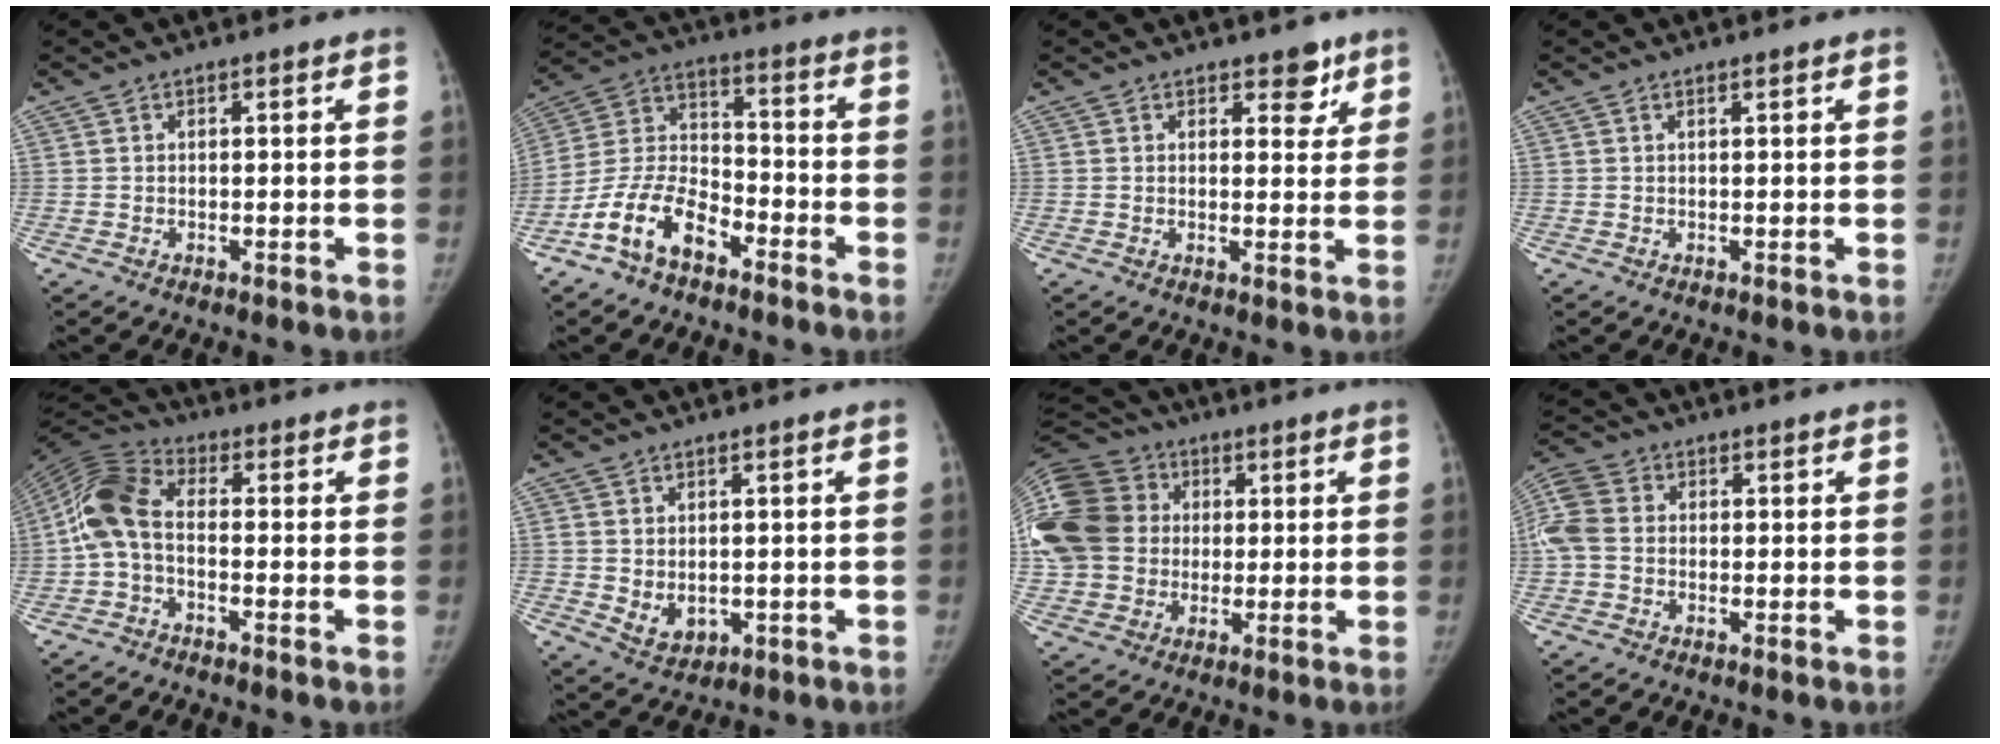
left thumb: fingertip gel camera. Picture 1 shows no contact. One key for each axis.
{"total": 12.8, "fx": -7.9, "fy": 6.9, "fz": 7.4, "tx": -0.142, "ty": 0.058, "tz": -0.160}
{"total": 3.8, "fx": 2.6, "fy": 2.1, "fz": 1.9, "tx": 0.005, "ty": -0.014, "tz": 0.032}
{"total": 0.0}
{"total": 9.4, "fx": -1.1, "fy": 5.3, "fz": 7.7, "tx": -0.163, "ty": 0.031, "tz": -0.038}
{"total": 4.4, "fx": -0.2, "fy": 3.3, "fz": 2.9, "tx": -0.034, "ty": -0.010, "tz": 0.013}
{"total": 21.9, "fx": 2.6, "fy": 18.8, "fz": 11.1, "tx": -0.265, "ty": 0.046, "tz": 0.050}
{"total": 8.4, "fx": -0.1, "fy": 6.8, "fz": 4.9, "tx": -0.122, "ty": 0.020, "tz": -0.007}